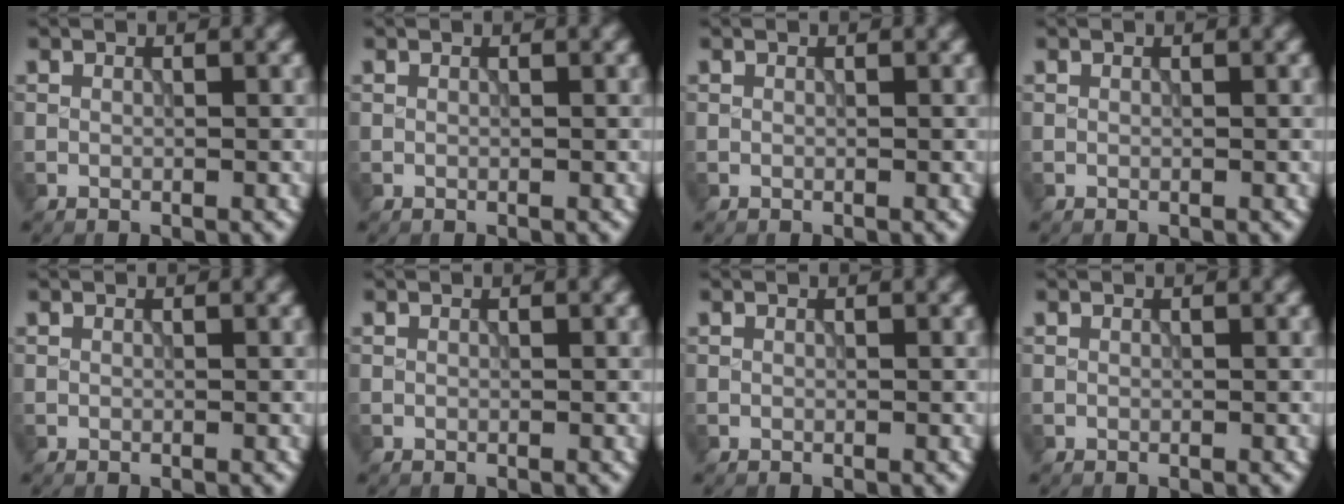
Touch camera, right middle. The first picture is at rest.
{"total": 0.0}
{"total": 0.0}
{"total": 0.0}
{"total": 0.0}
{"total": 0.0}
{"total": 0.0}
{"total": 0.0}